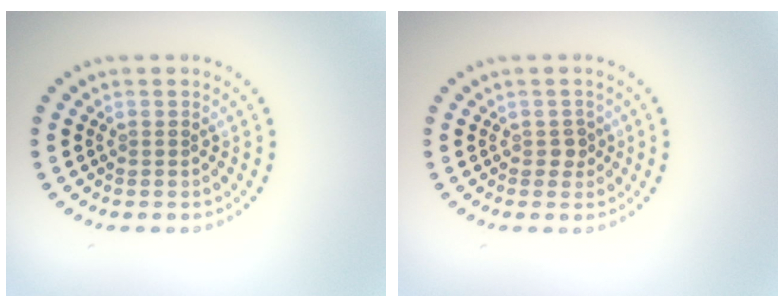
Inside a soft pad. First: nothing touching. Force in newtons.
{"total": 1.1, "press": 1.0, "slide": 0.5}